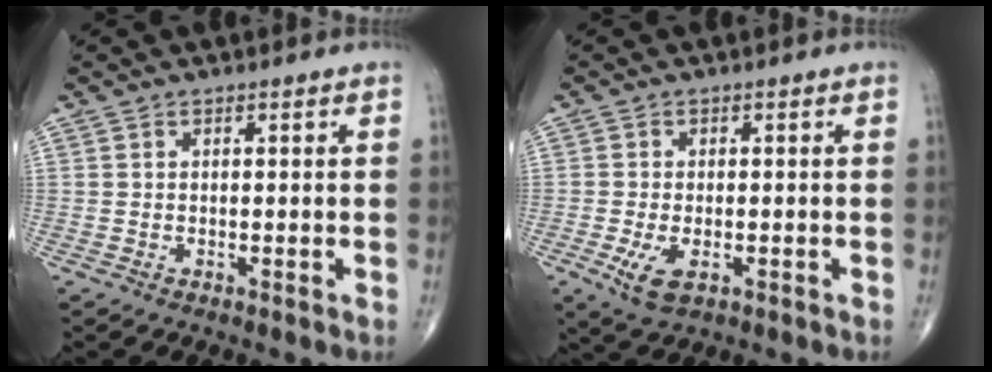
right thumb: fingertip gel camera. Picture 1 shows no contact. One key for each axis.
{"total": 5.1, "fx": -1.7, "fy": 2.5, "fz": 4.0, "tx": -0.080, "ty": -0.007, "tz": -0.026}